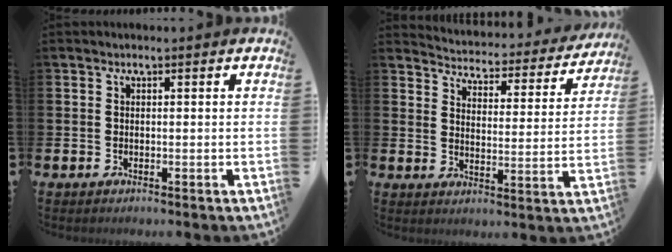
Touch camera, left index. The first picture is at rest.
{"total": 3.9, "force": [3.8, 0.8, 0.4], "torque": [-0.028, -0.039, 0.057]}